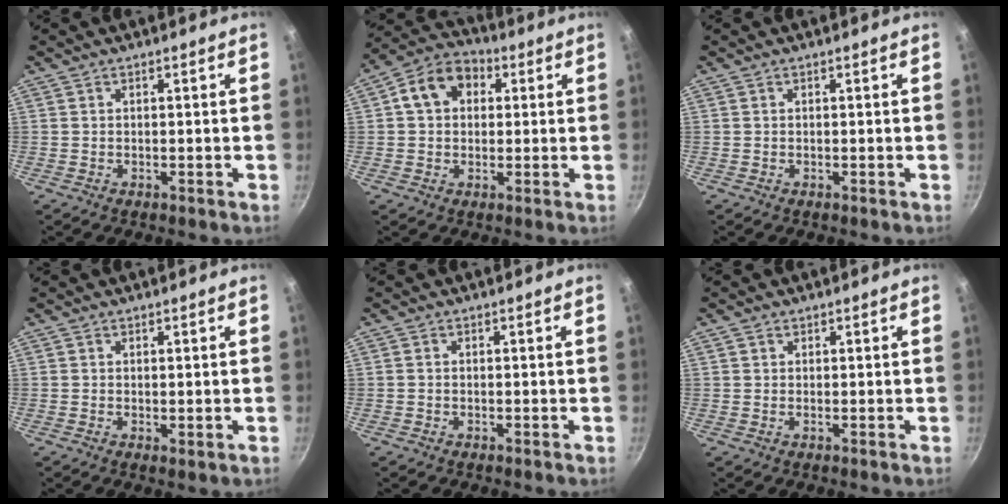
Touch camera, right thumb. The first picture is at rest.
{"total": 10.0, "force": [2.4, 7.8, 5.9], "torque": [-0.068, 0.023, 0.021]}
{"total": 0.0}
{"total": 1.0, "force": [0.5, 0.4, 0.7], "torque": [-0.010, -0.010, 0.004]}
{"total": 0.0}
{"total": 0.8, "force": [0.4, 0.6, 0.3], "torque": [-0.004, 0.003, 0.005]}